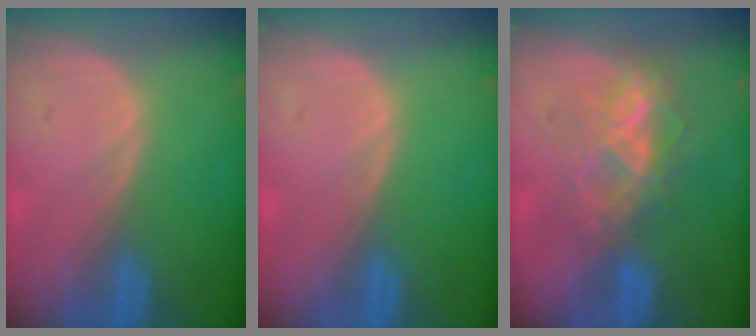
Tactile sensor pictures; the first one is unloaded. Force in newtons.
{"total": 0.0}
{"total": 6.8, "press": 6.1, "slide": 3.1}